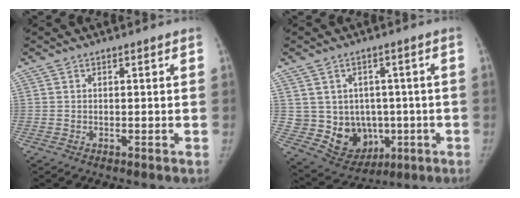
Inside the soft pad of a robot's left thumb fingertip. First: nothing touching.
{"total": 12.0, "force": [-1.0, 10.3, 6.0], "torque": [-0.060, 0.009, 0.016]}